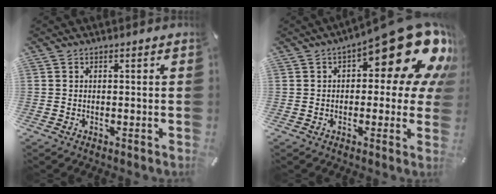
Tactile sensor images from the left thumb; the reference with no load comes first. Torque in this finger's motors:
{"motor_torque": [2.51, 2.50, 1.65, -1.12, 0.25]}